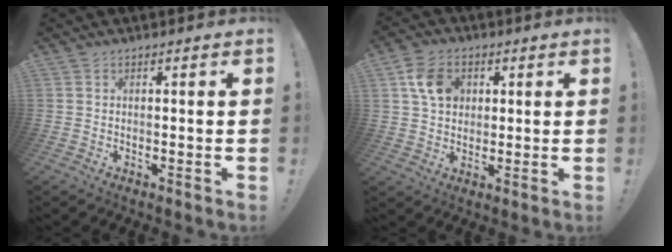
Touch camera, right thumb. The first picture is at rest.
{"total": 9.6, "force": [3.3, 7.4, 5.1], "torque": [-0.079, 0.003, 0.068]}